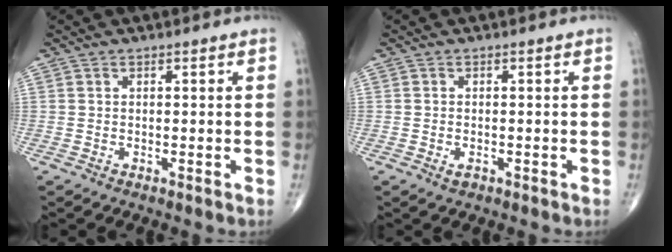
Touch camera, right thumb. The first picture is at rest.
{"total": 1.3, "force": [-0.6, 0.7, 0.9], "torque": [-0.014, 0.000, -0.009]}